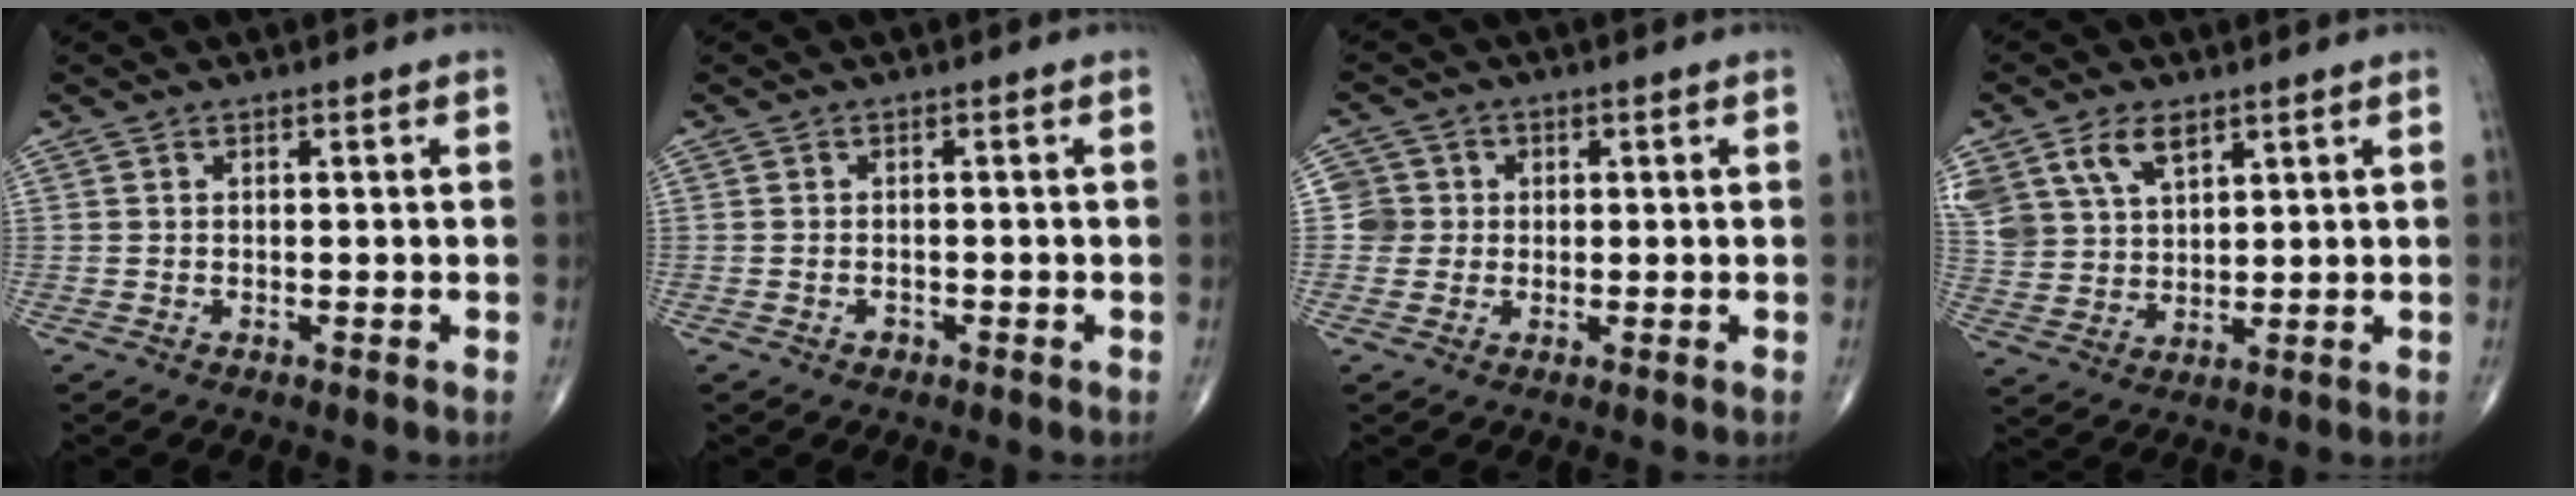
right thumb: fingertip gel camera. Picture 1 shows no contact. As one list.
[{"total": 1.0, "force": [-0.5, 0.8, 0.4], "torque": [-0.006, 0.006, -0.007]}, {"total": 4.1, "force": [0.3, 4.1, 0.1], "torque": [0.034, 0.009, -0.001]}, {"total": 11.8, "force": [6.4, 7.3, 6.7], "torque": [-0.131, -0.010, 0.134]}]